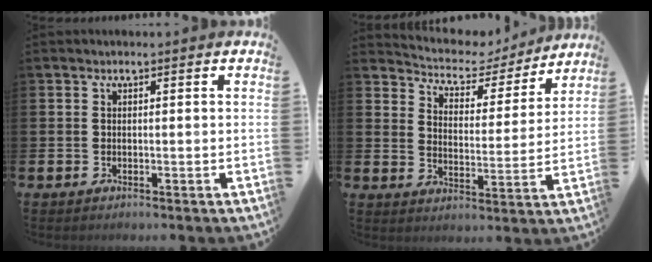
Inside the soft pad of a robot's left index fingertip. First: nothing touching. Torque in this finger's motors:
{"motor_torque": [0.96, -1.18, 0.10, 0.01]}